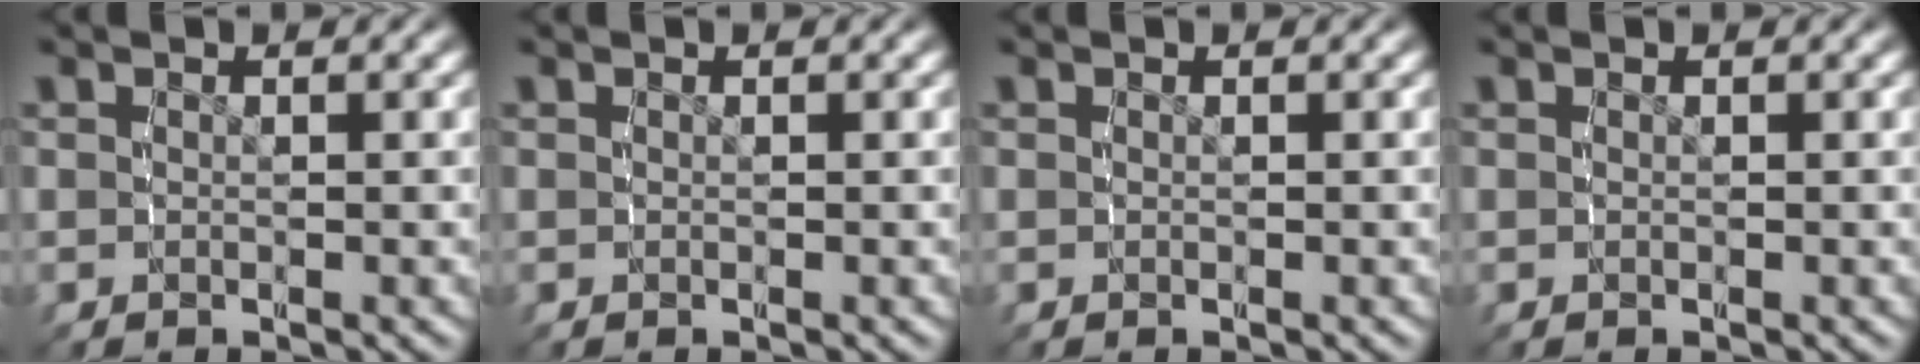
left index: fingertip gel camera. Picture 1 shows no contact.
{"total": 0.0}
{"total": 0.0}
{"total": 0.0}